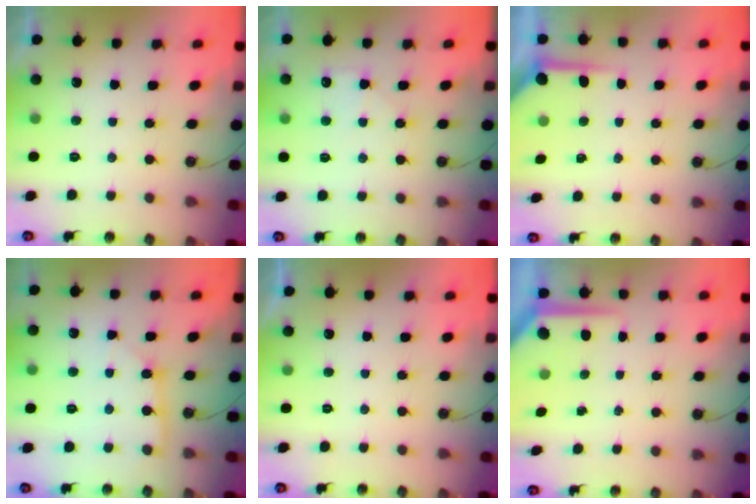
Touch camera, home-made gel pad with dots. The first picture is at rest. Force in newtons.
{"total": 6.0, "press": 6.0, "slide": 0.8}
{"total": 4.5, "press": 4.5, "slide": 0.3}
{"total": 2.3, "press": 2.3, "slide": 0.2}
{"total": 0.0}
{"total": 5.6, "press": 5.5, "slide": 0.4}